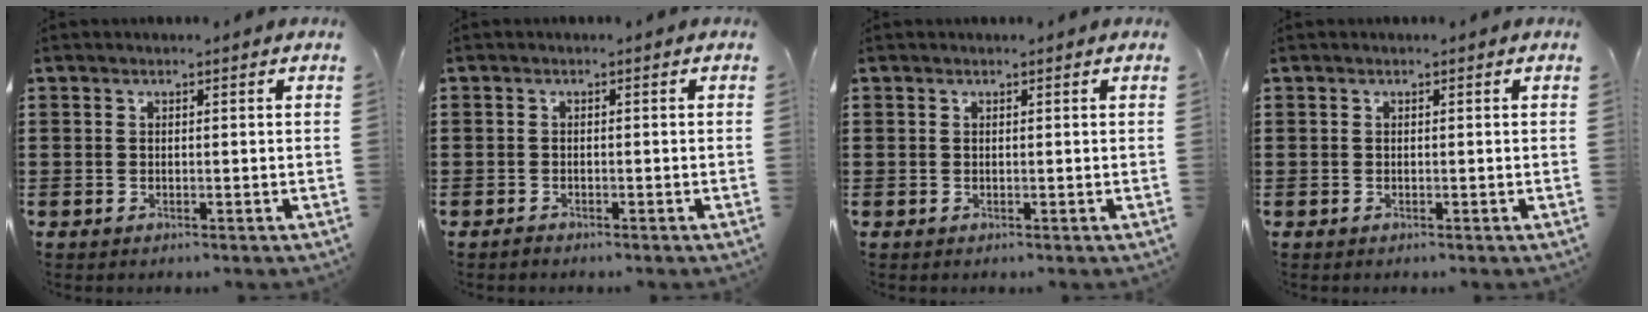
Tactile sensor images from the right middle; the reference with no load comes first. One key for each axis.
{"total": 0.9, "fx": -0.7, "fy": 0.5, "fz": -0.1, "tx": 0.001, "ty": 0.003, "tz": -0.018}
{"total": 0.0}
{"total": 0.0}